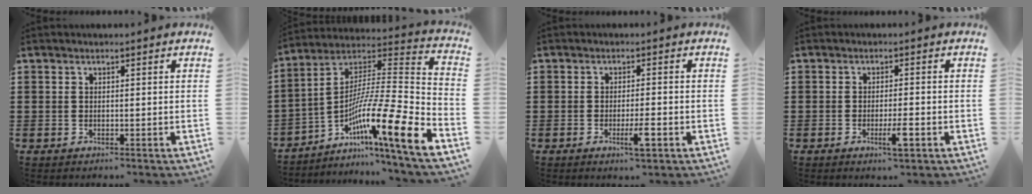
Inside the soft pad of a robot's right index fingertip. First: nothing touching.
{"total": 14.2, "force": [-7.0, 0.4, 12.4], "torque": [-0.205, -0.029, -0.135]}
{"total": 3.8, "force": [-1.8, 0.3, 3.3], "torque": [-0.059, -0.011, -0.030]}
{"total": 3.6, "force": [-1.6, 0.3, 3.2], "torque": [-0.058, -0.010, -0.029]}